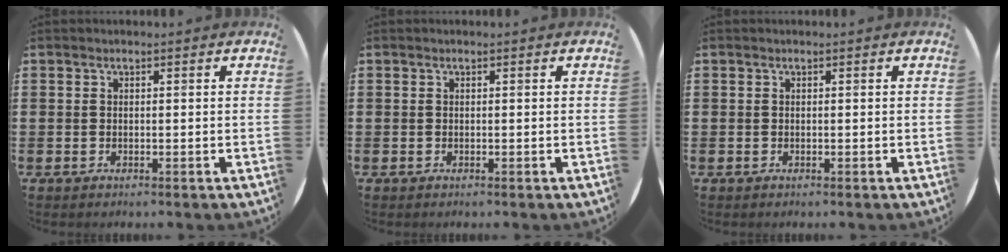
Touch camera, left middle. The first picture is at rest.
{"total": 0.0}
{"total": 0.0}